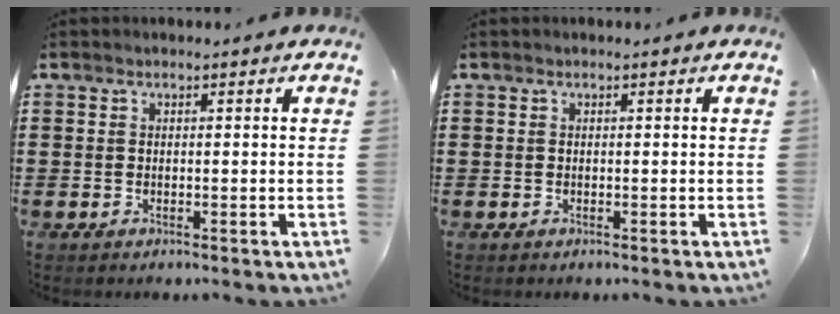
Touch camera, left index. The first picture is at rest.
{"total": 0.0}